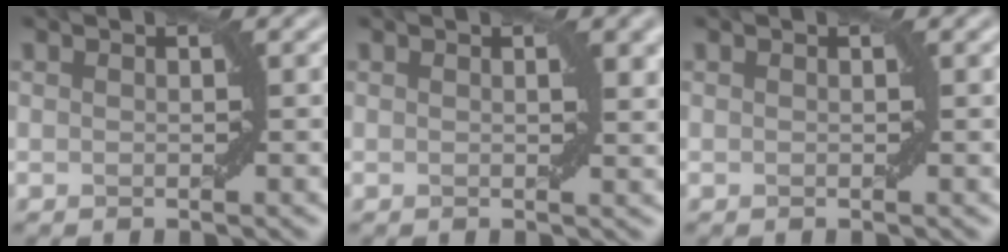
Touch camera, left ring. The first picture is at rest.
{"total": 2.0, "force": [0.7, 0.5, 1.8], "torque": [-0.016, 0.000, 0.011]}
{"total": 0.0}